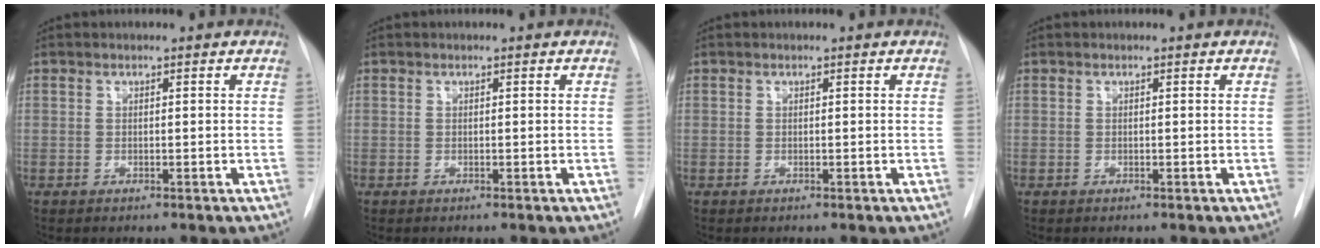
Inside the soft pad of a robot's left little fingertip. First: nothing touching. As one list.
[{"total": 0.0}, {"total": 0.0}, {"total": 0.0}]